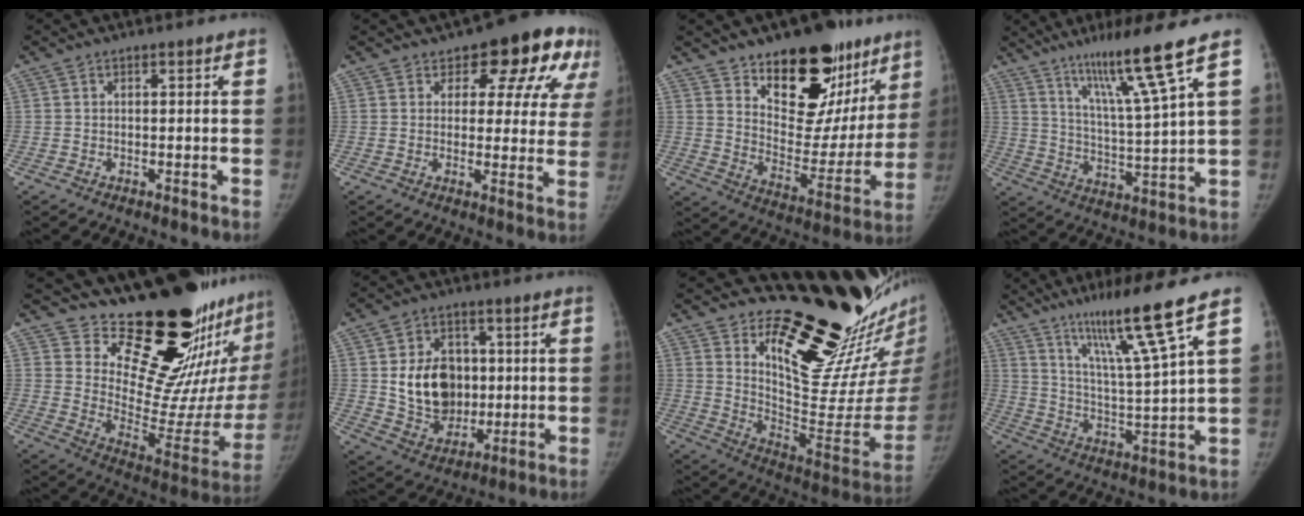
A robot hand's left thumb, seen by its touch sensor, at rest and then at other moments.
{"total": 13.5, "force": [7.6, 7.4, 8.4], "torque": [-0.043, -0.029, 0.081]}
{"total": 24.1, "force": [15.4, 13.0, 13.4], "torque": [-0.134, -0.081, 0.234]}
{"total": 12.9, "force": [8.2, -1.4, 9.8], "torque": [-0.165, -0.056, 0.146]}
{"total": 24.1, "force": [19.1, 7.5, 12.7], "torque": [-0.136, -0.183, 0.275]}
{"total": 13.9, "force": [1.2, 10.9, 8.5], "torque": [-0.095, -0.011, 0.035]}
{"total": 25.9, "force": [19.7, 7.7, 15.0], "torque": [-0.168, -0.179, 0.292]}
{"total": 13.7, "force": [9.0, -1.2, 10.2], "torque": [-0.172, -0.061, 0.159]}